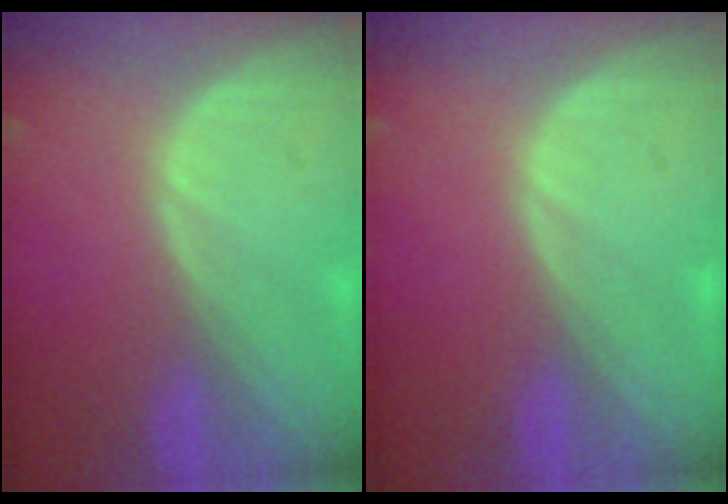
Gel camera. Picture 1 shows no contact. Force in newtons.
{"total": 0.0}